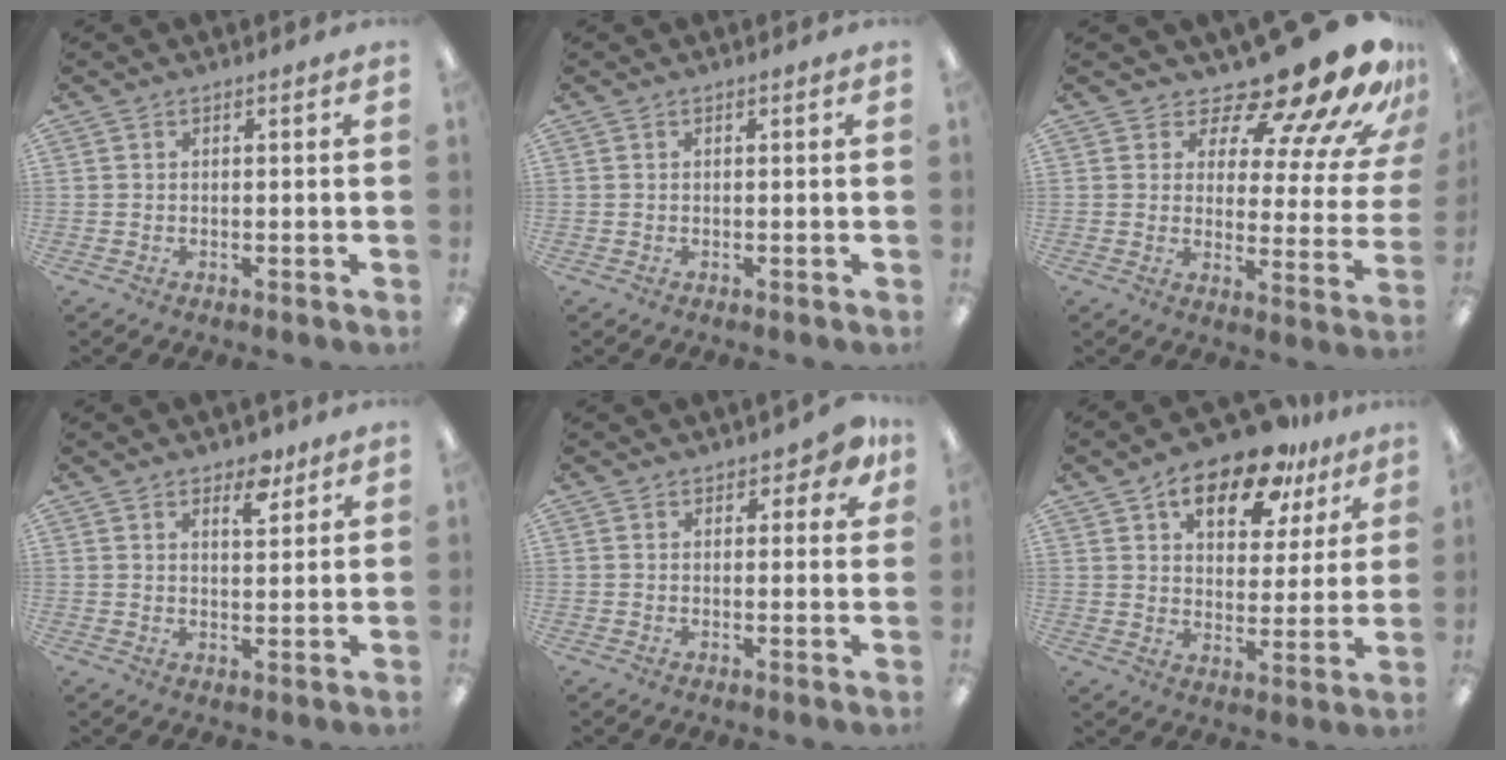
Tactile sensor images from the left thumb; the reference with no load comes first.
{"total": 0.0}
{"total": 17.6, "force": [14.1, 5.0, 9.3], "torque": [-0.134, -0.115, 0.227]}
{"total": 5.5, "force": [4.0, 2.5, 2.7], "torque": [-0.014, -0.024, 0.064]}
{"total": 3.9, "force": [2.4, 2.1, 2.3], "torque": [-0.024, -0.002, 0.041]}
{"total": 15.2, "force": [10.0, 7.4, 8.7], "torque": [-0.126, -0.045, 0.170]}